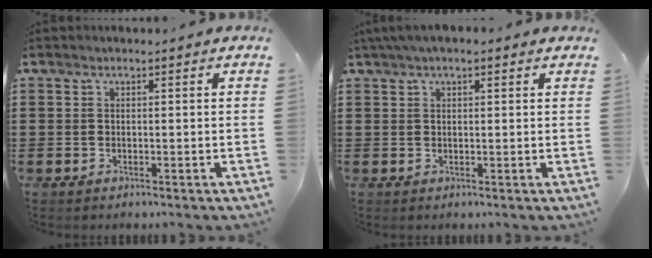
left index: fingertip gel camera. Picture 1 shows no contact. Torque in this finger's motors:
{"motor_torque": [1.06, -1.08, 0.45, 0.21]}